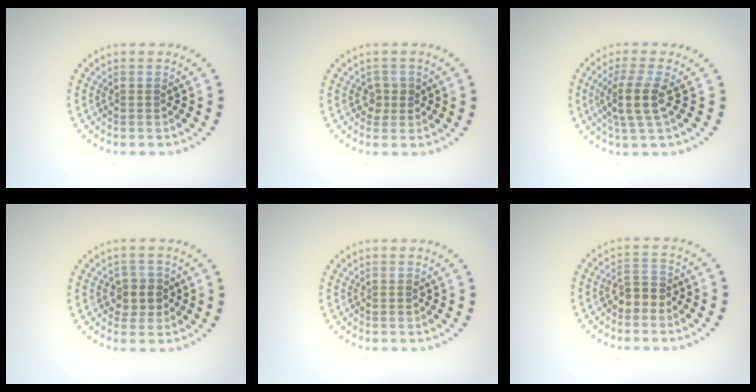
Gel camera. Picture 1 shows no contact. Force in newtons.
{"total": 1.2, "press": 1.1, "slide": 0.4}
{"total": 3.5, "press": 2.7, "slide": 2.2}
{"total": 2.4, "press": 2.1, "slide": 1.0}
{"total": 0.0}
{"total": 2.0, "press": 1.8, "slide": 0.9}